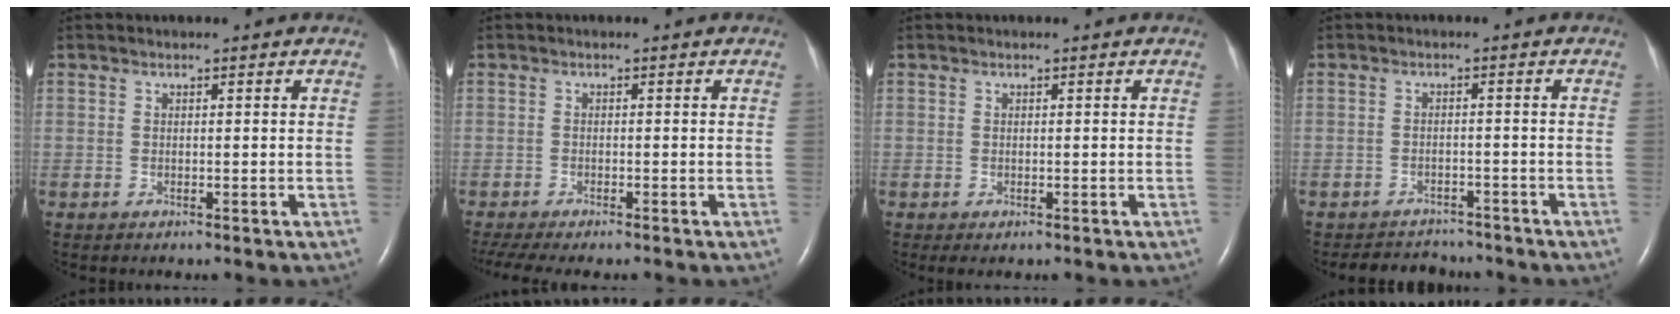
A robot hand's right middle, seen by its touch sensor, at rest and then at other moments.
{"total": 6.7, "force": [-5.6, 1.0, 3.6], "torque": [-0.059, -0.009, -0.087]}
{"total": 0.7, "force": [-0.3, 0.3, 0.5], "torque": [-0.010, -0.003, -0.001]}
{"total": 5.5, "force": [-5.2, 1.7, 0.2], "torque": [-0.006, 0.002, -0.071]}